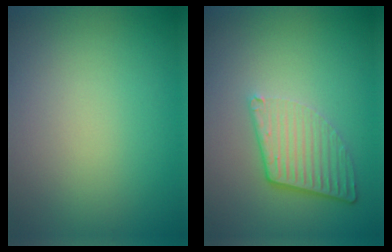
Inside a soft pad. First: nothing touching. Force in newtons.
{"total": 3.6, "press": 2.6, "slide": 2.4}